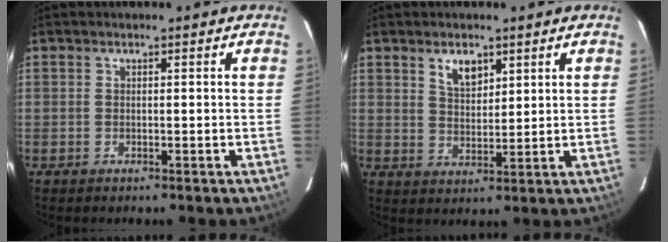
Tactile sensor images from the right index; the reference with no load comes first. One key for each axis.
{"total": 5.0, "fx": 2.9, "fy": 2.6, "fz": 3.1, "tx": -0.051, "ty": 0.004, "tz": 0.055}